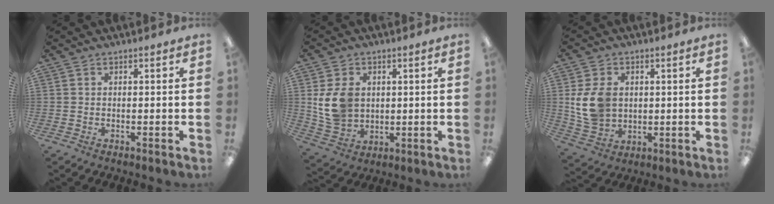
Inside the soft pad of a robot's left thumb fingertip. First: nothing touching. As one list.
[{"total": 9.6, "force": [2.1, 7.6, 5.5], "torque": [-0.116, 0.003, 0.039]}, {"total": 9.8, "force": [1.8, 7.6, 6.0], "torque": [-0.129, 0.007, 0.036]}]